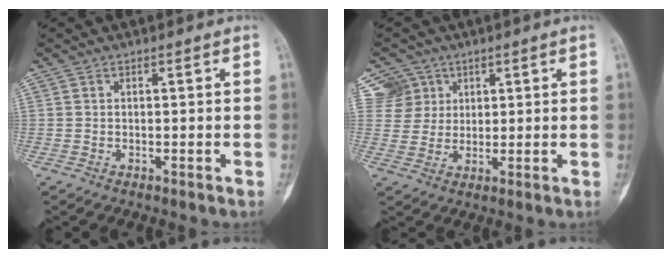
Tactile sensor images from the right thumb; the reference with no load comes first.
{"total": 6.4, "force": [3.1, 5.6, 0.3], "torque": [0.024, -0.007, 0.063]}